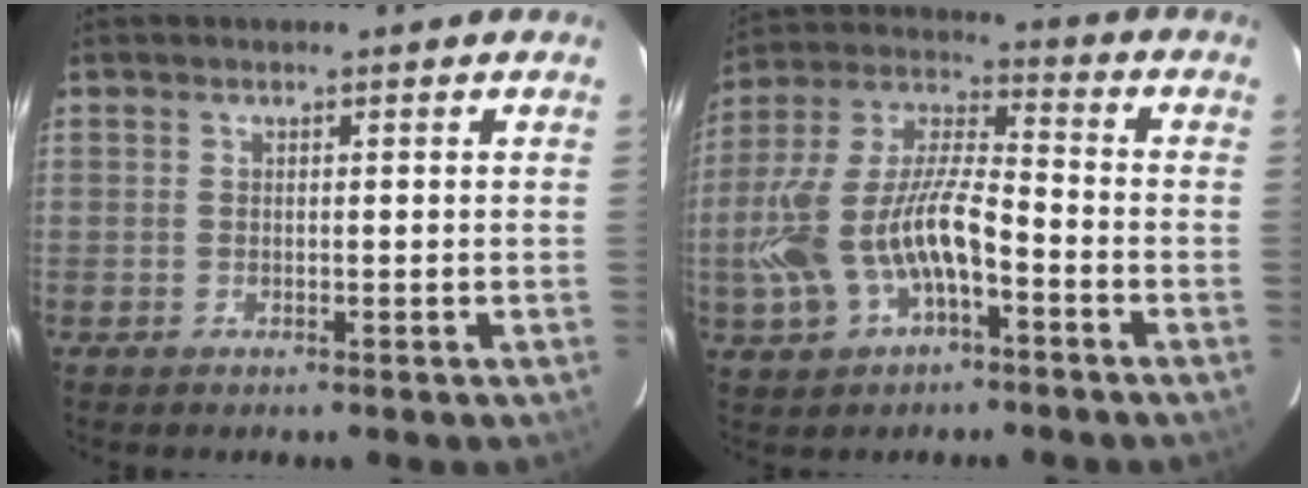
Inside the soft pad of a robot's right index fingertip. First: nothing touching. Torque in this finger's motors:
{"motor_torque": [0.63, -0.38, 0.60, 0.21]}